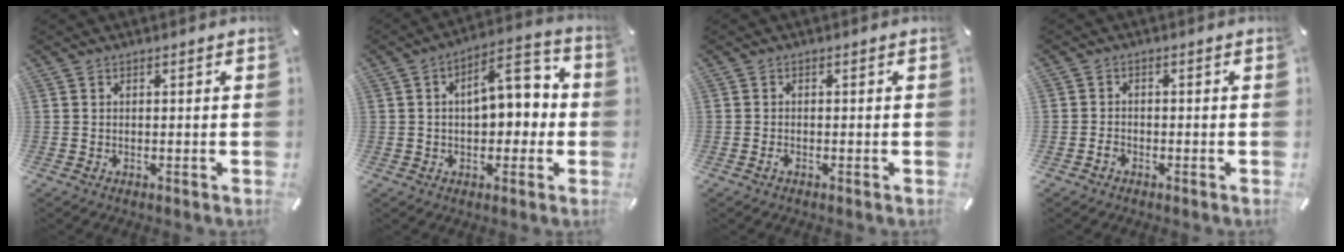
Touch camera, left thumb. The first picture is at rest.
{"total": 10.9, "force": [1.8, 6.9, 8.3], "torque": [-0.095, -0.013, 0.023]}
{"total": 1.1, "force": [-0.7, 0.5, 0.6], "torque": [-0.013, 0.000, -0.014]}
{"total": 2.3, "force": [-1.1, 2.0, 0.6], "torque": [-0.008, 0.007, -0.025]}